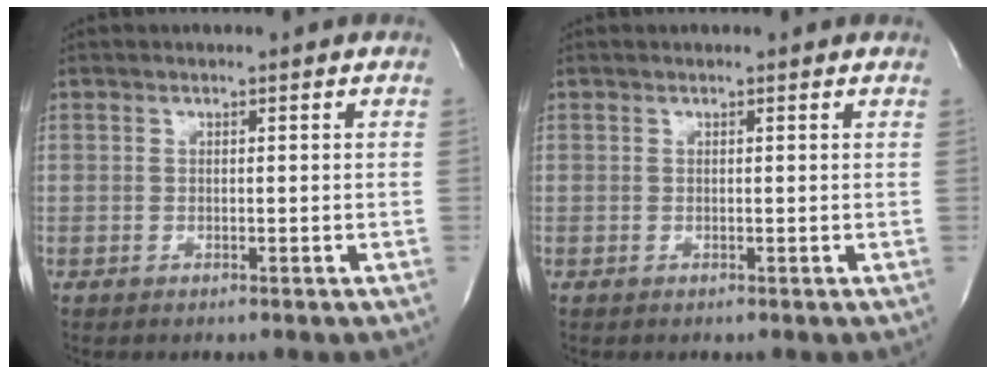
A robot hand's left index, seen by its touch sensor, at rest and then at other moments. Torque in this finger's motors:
{"motor_torque": [0.22, -0.25, -0.04, -0.08]}